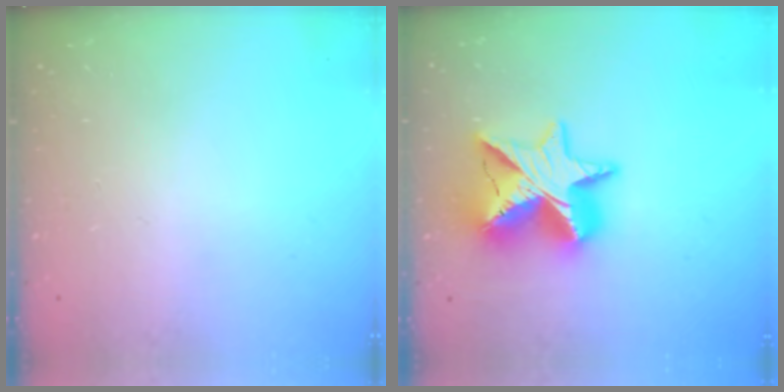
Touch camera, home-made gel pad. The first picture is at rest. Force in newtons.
{"total": 17.1, "press": 17.0, "slide": 1.4}